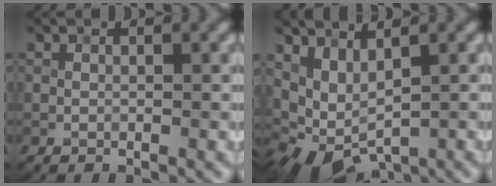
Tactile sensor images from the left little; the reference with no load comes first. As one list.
[{"total": 4.4, "force": [0.9, 2.5, 3.5], "torque": [-0.085, -0.017, 0.029]}]